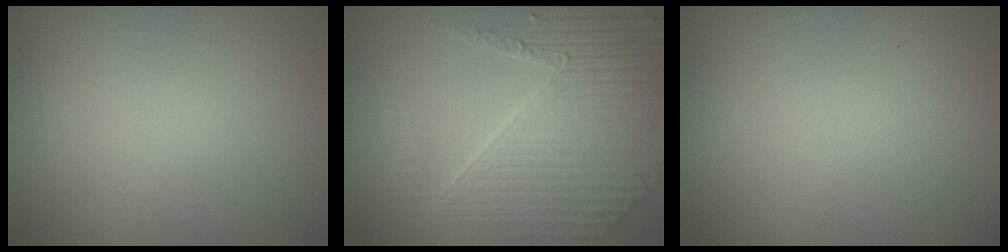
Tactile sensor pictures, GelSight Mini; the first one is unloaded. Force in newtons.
{"total": 7.2, "press": 5.5, "slide": 4.6}
{"total": 0.0}